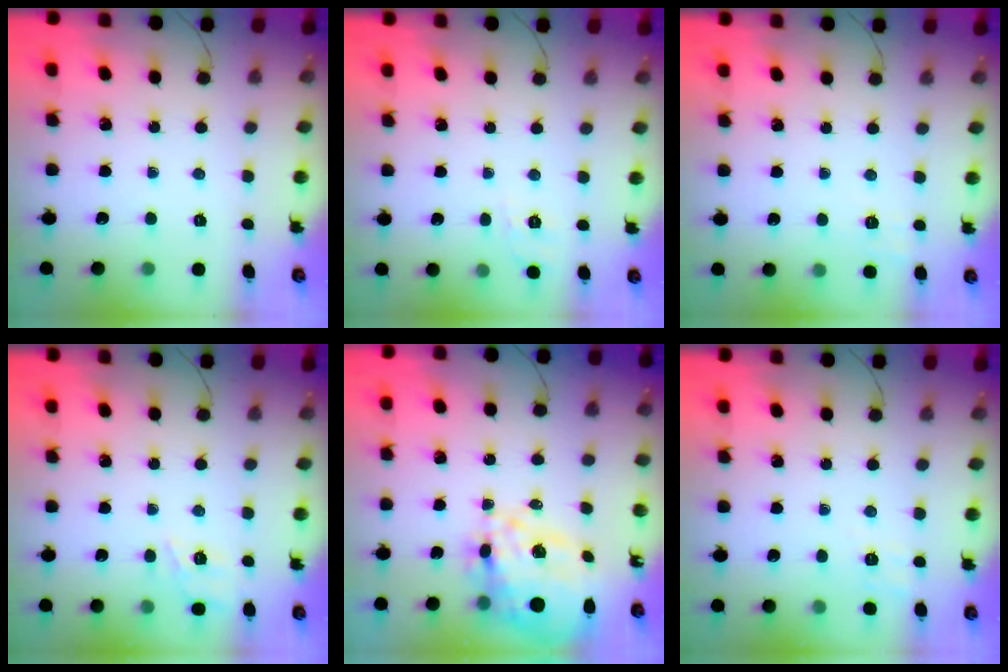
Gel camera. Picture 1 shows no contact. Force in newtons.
{"total": 4.2, "press": 3.7, "slide": 1.9}
{"total": 1.8, "press": 0.5, "slide": 1.7}
{"total": 8.6, "press": 8.5, "slide": 1.6}
{"total": 17.0, "press": 16.2, "slide": 5.2}
{"total": 2.3, "press": 1.4, "slide": 1.9}